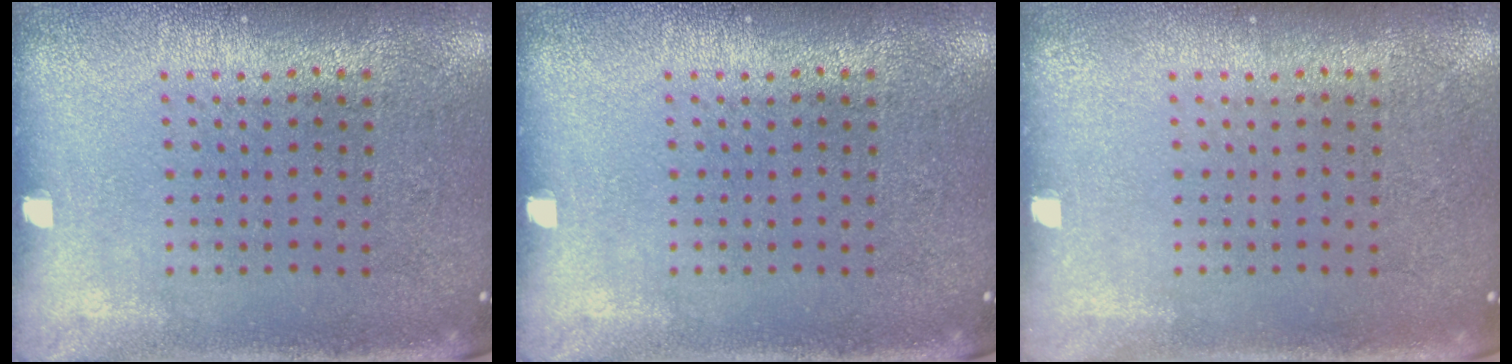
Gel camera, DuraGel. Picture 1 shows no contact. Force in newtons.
{"total": 0.0}
{"total": 0.0}